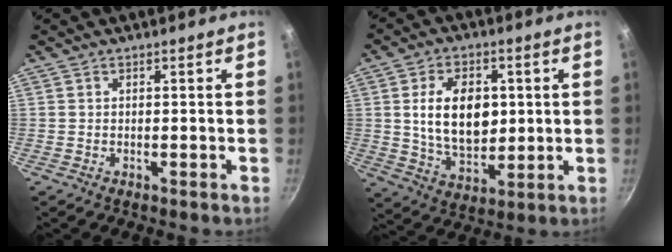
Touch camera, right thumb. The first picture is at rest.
{"total": 13.5, "force": [1.9, 8.7, 10.1], "torque": [-0.146, -0.012, 0.038]}